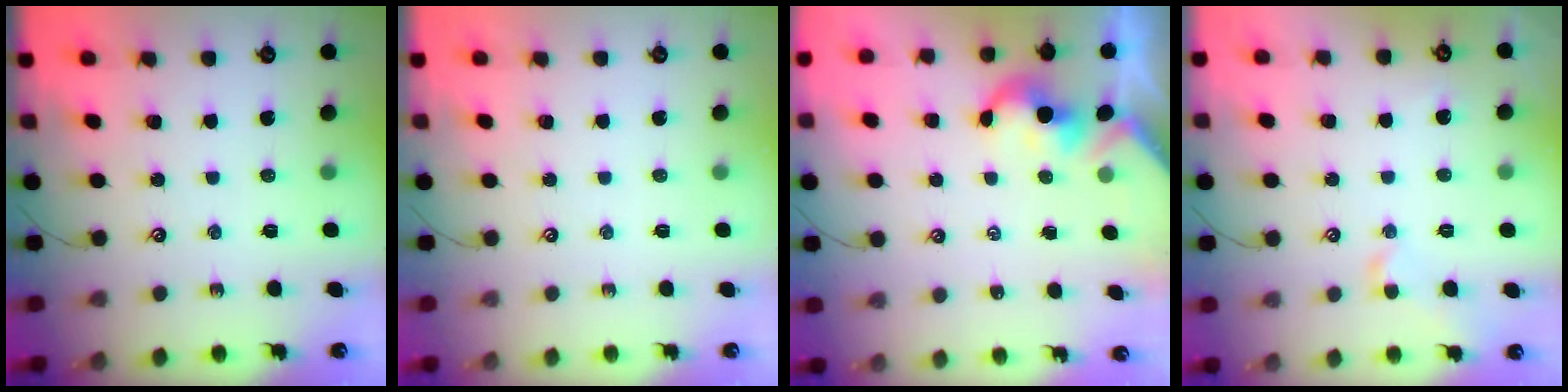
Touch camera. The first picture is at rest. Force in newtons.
{"total": 0.0}
{"total": 2.2, "press": 2.2, "slide": 0.4}
{"total": 1.1, "press": 1.0, "slide": 0.5}